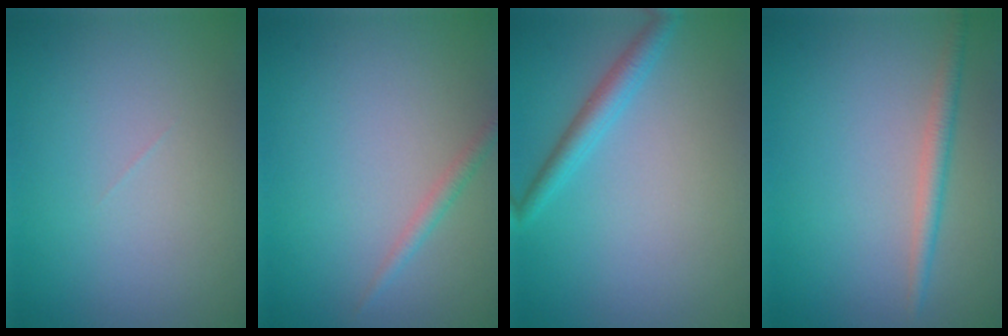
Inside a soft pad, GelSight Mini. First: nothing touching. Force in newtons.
{"total": 1.2, "press": 1.2, "slide": 0.1}
{"total": 2.3, "press": 2.3, "slide": 0.1}
{"total": 2.0, "press": 2.0, "slide": 0.0}